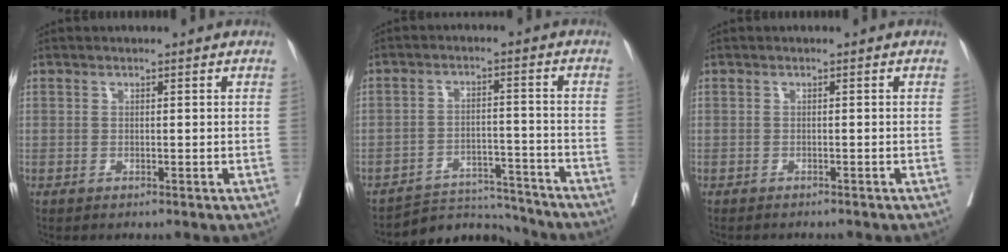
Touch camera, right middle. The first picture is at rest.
{"total": 7.4, "force": [-7.2, 0.8, -1.4], "torque": [0.027, 0.027, -0.111]}
{"total": 3.1, "force": [-2.7, 0.4, 1.3], "torque": [-0.017, -0.003, -0.032]}